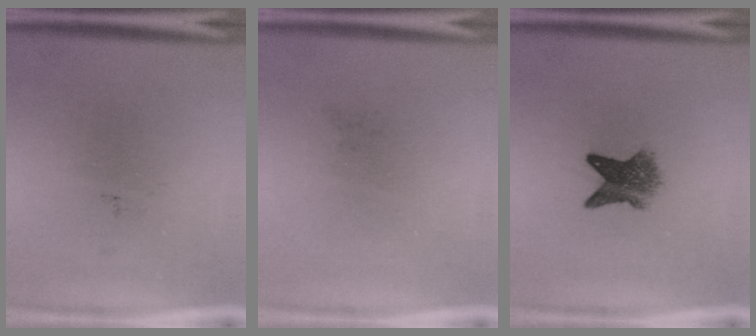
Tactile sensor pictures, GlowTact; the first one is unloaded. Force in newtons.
{"total": 0.0}
{"total": 4.9}